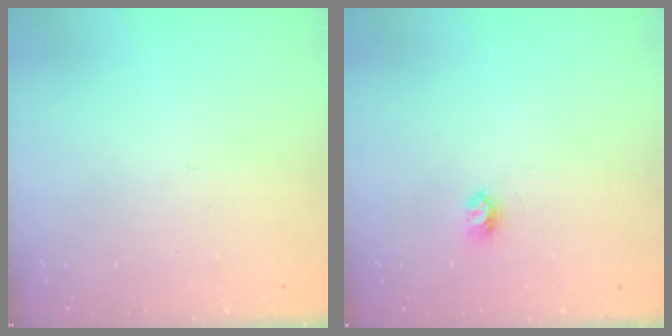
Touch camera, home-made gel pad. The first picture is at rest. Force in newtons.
{"total": 3.4, "press": 3.4, "slide": 0.4}